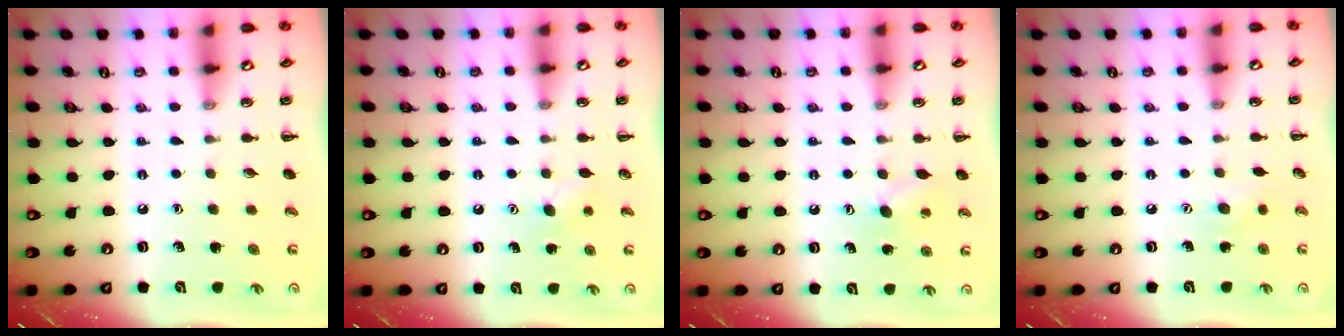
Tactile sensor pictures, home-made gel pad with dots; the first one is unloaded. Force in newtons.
{"total": 4.3, "press": 4.2, "slide": 1.0}
{"total": 6.8, "press": 6.6, "slide": 1.6}
{"total": 5.2, "press": 5.0, "slide": 1.2}